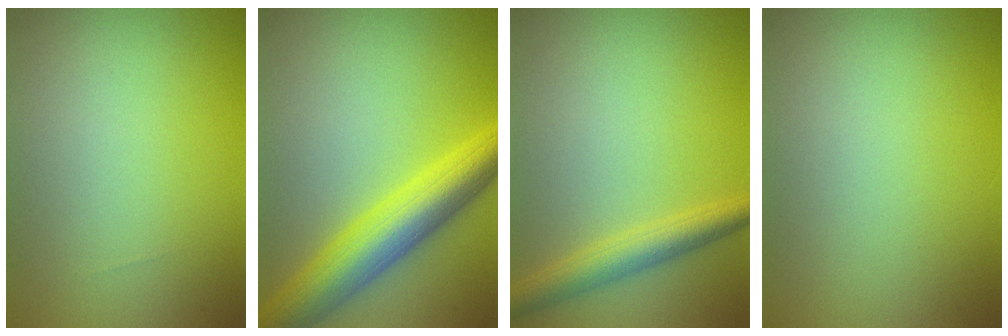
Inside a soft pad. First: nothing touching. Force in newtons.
{"total": 7.8, "press": 7.8, "slide": 0.2}
{"total": 3.5, "press": 3.5, "slide": 0.1}
{"total": 0.0}